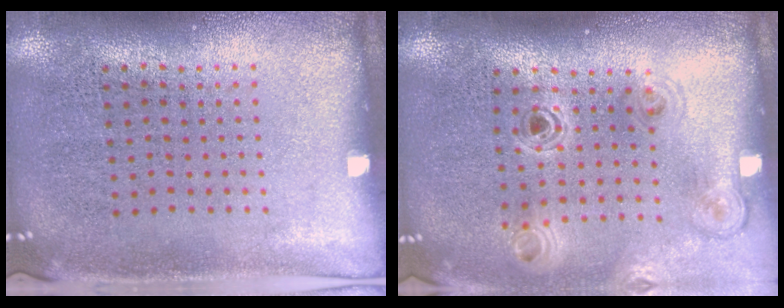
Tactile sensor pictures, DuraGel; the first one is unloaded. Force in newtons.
{"total": 1.1, "press": 1.1, "slide": 0.2}